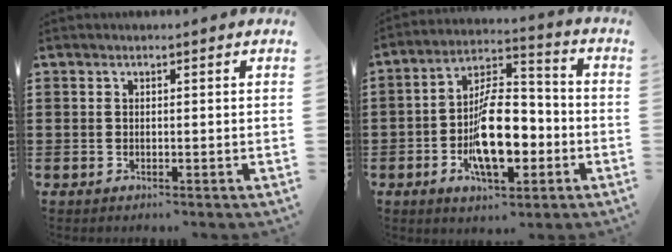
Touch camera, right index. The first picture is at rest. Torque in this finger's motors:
{"motor_torque": [2.14, 0.00, 0.94, 0.21]}